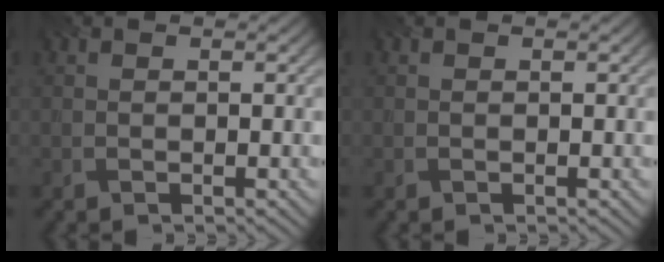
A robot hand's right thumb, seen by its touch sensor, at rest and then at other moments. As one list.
[{"total": 0.0}]